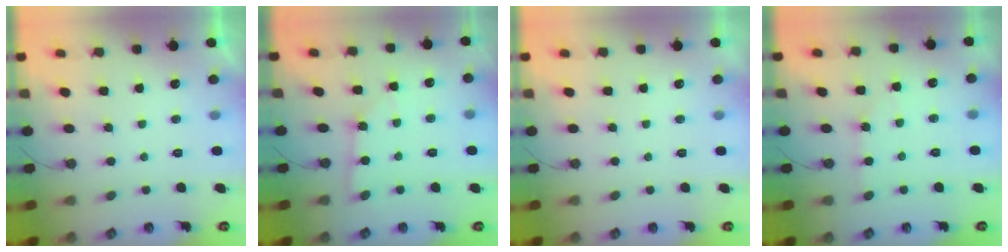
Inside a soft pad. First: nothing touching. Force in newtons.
{"total": 2.0, "press": 2.0, "slide": 0.3}
{"total": 0.0}
{"total": 4.1, "press": 4.1, "slide": 0.2}